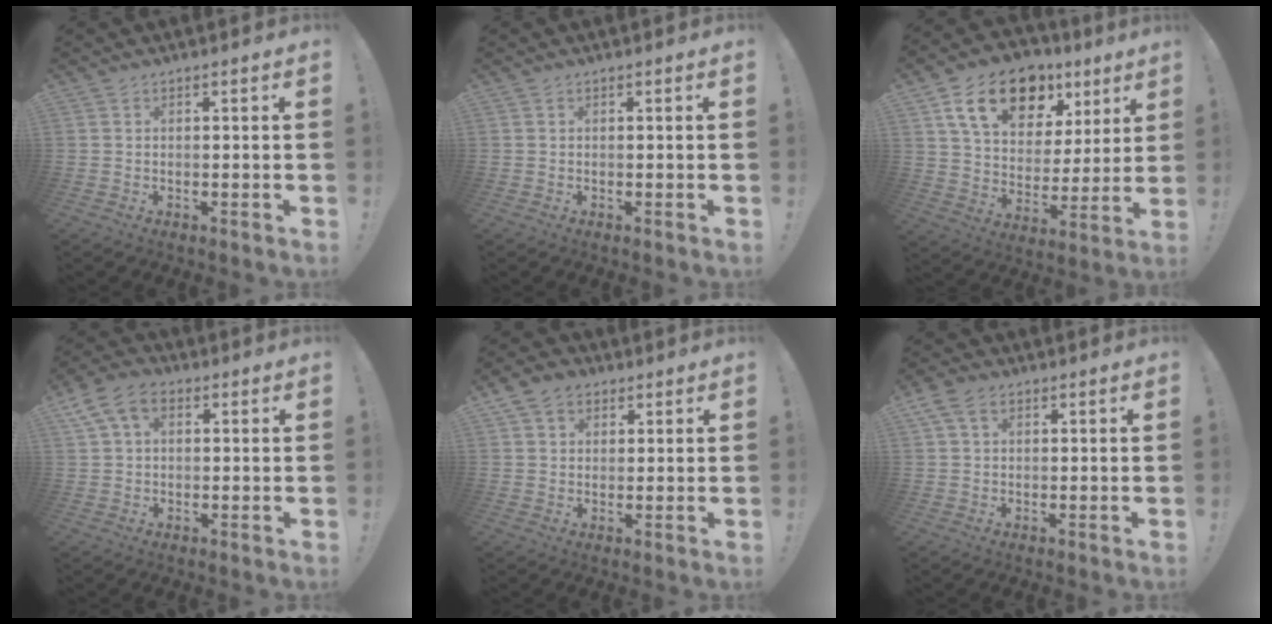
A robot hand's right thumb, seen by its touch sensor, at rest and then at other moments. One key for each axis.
{"total": 0.0}
{"total": 19.0, "fx": 10.2, "fy": 12.0, "fz": 10.7, "tx": -0.169, "ty": -0.042, "tz": 0.184}
{"total": 9.2, "fx": 3.5, "fy": 6.1, "fz": 5.8, "tx": -0.109, "ty": 0.003, "tz": 0.071}
{"total": 7.0, "fx": 3.4, "fy": 5.3, "fz": 2.9, "tx": -0.047, "ty": -0.004, "tz": 0.069}
{"total": 5.3, "fx": 2.4, "fy": 3.6, "fz": 3.1, "tx": -0.058, "ty": 0.004, "tz": 0.049}